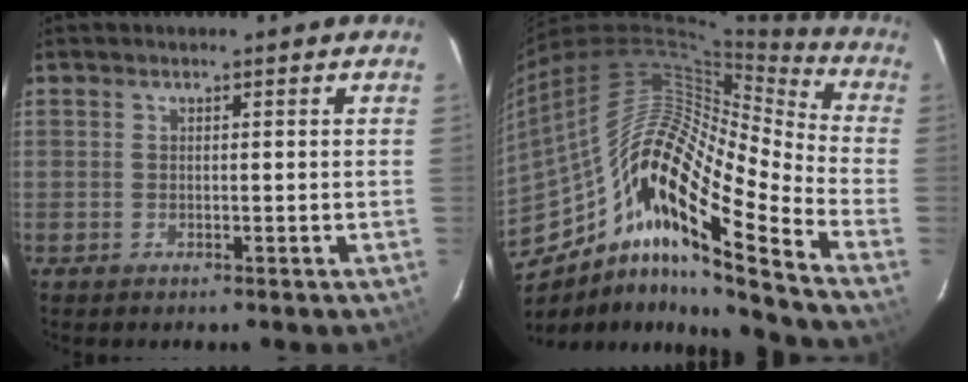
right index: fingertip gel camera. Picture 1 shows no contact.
{"total": 21.8, "force": [-8.9, 4.1, 19.4], "torque": [-0.324, -0.032, -0.171]}